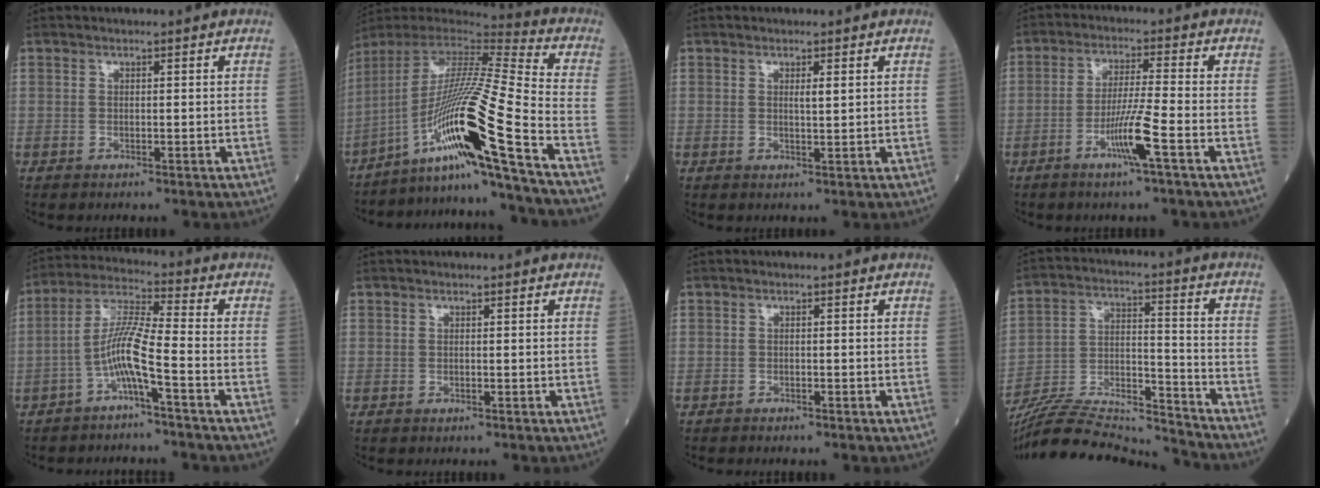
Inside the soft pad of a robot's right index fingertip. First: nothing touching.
{"total": 23.3, "force": [-12.6, -2.3, 19.5], "torque": [-0.357, -0.023, -0.229]}
{"total": 1.4, "force": [0.5, 0.1, 1.2], "torque": [-0.023, -0.003, 0.008]}
{"total": 6.6, "force": [-3.0, -0.9, 5.8], "torque": [-0.112, -0.007, -0.061]}
{"total": 7.3, "force": [-3.1, -0.2, 6.7], "torque": [-0.135, 0.015, -0.065]}
{"total": 0.0}
{"total": 1.0, "force": [-0.9, 0.2, 0.4], "torque": [-0.010, -0.001, -0.012]}
{"total": 20.3, "force": [-19.5, 1.2, 5.4], "torque": [-0.116, 0.006, -0.322]}